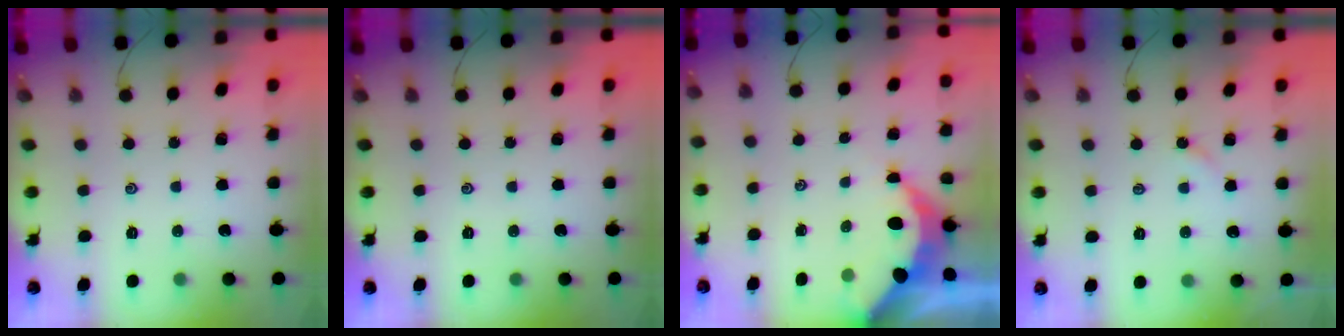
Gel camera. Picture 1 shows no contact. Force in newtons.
{"total": 0.0}
{"total": 5.4, "press": 5.3, "slide": 0.8}
{"total": 2.2, "press": 2.2, "slide": 0.4}